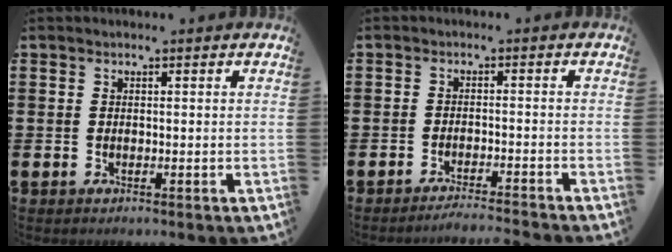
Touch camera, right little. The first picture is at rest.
{"total": 1.8, "force": [-1.7, -0.3, 0.5], "torque": [-0.007, 0.003, -0.034]}